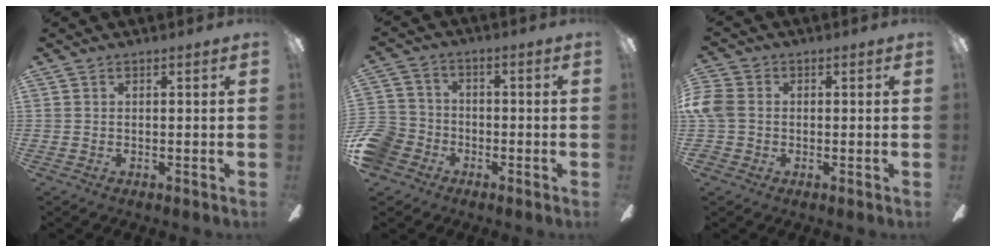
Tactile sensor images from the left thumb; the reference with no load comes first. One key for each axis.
{"total": 9.3, "fx": -4.7, "fy": 7.4, "fz": 3.2, "tx": -0.093, "ty": 0.038, "tz": -0.088}
{"total": 6.9, "fx": -0.2, "fy": 5.6, "fz": 4.1, "tx": -0.099, "ty": 0.016, "tz": -0.003}